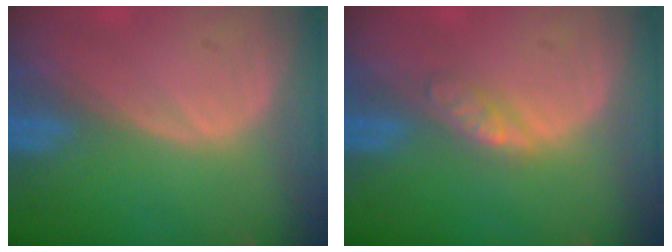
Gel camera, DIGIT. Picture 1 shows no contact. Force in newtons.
{"total": 2.7, "press": 2.7, "slide": 0.3}